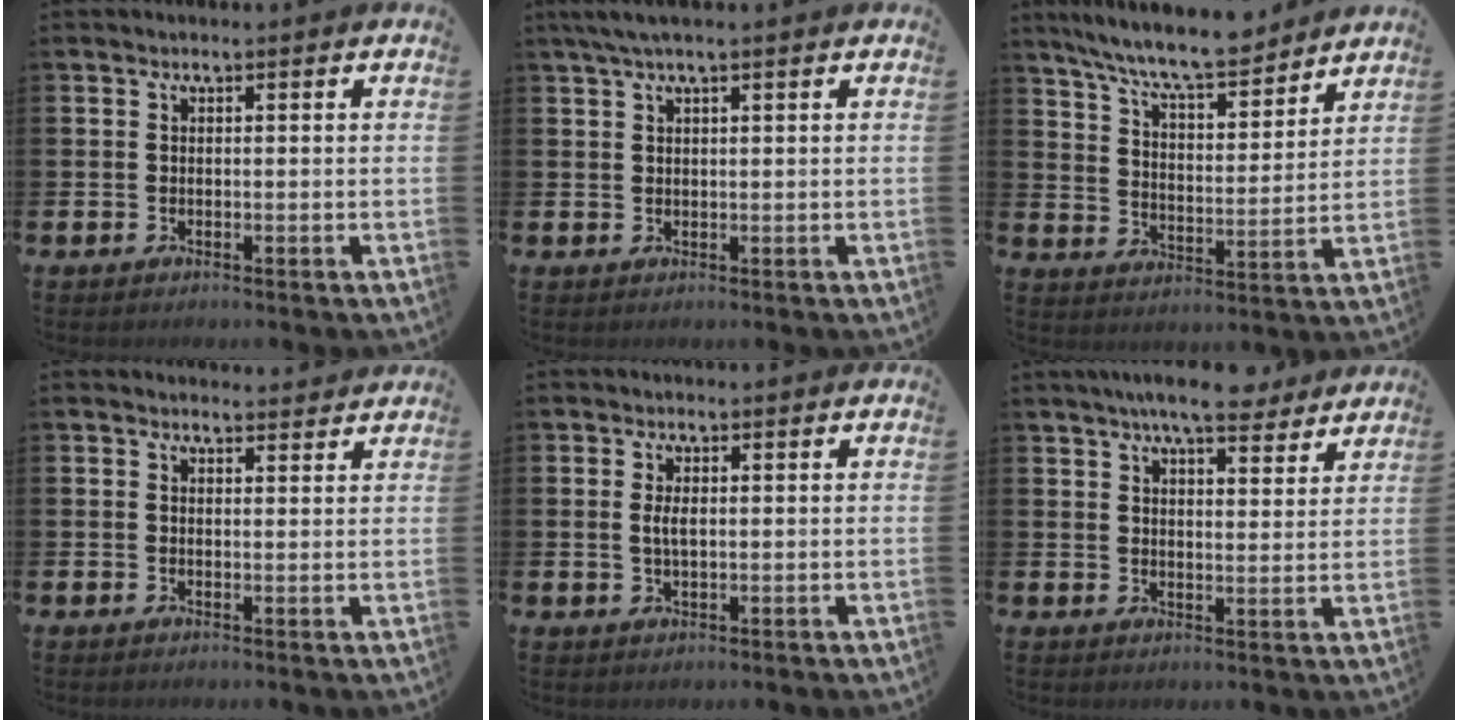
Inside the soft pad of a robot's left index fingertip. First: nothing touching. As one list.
[{"total": 2.4, "force": [1.7, 0.1, 1.7], "torque": [-0.040, 0.007, 0.031]}, {"total": 9.0, "force": [8.4, 1.0, 3.1], "torque": [-0.087, -0.050, 0.151]}, {"total": 1.8, "force": [1.8, 0.4, 0.0], "torque": [0.007, -0.008, 0.030]}, {"total": 2.3, "force": [0.3, 1.0, 2.1], "torque": [-0.041, 0.004, 0.002]}, {"total": 7.4, "force": [6.7, 1.3, 2.9], "torque": [-0.055, -0.025, 0.118]}]